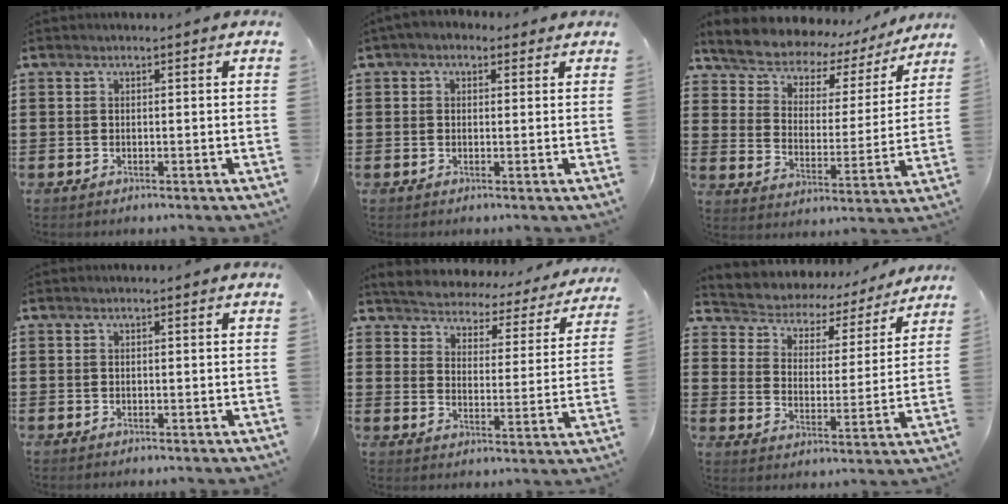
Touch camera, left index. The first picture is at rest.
{"total": 1.8, "force": [0.7, 1.4, 0.8], "torque": [-0.020, 0.009, 0.013]}
{"total": 5.3, "force": [5.0, 1.7, 0.6], "torque": [-0.045, -0.042, 0.081]}
{"total": 0.0}
{"total": 3.5, "force": [3.4, 0.2, -0.5], "torque": [-0.018, -0.035, 0.051]}
{"total": 3.6, "force": [3.4, 1.2, 0.1], "torque": [-0.028, -0.030, 0.049]}